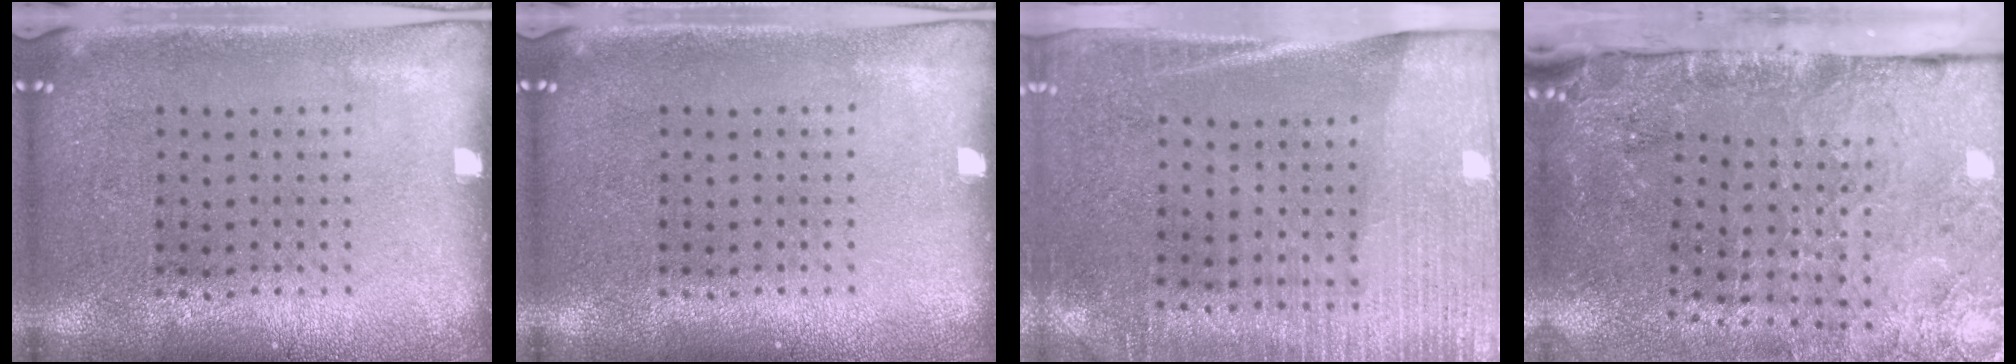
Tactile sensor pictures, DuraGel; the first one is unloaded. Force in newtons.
{"total": 0.0}
{"total": 3.1, "press": 2.8, "slide": 1.3}
{"total": 4.3, "press": 3.6, "slide": 2.3}